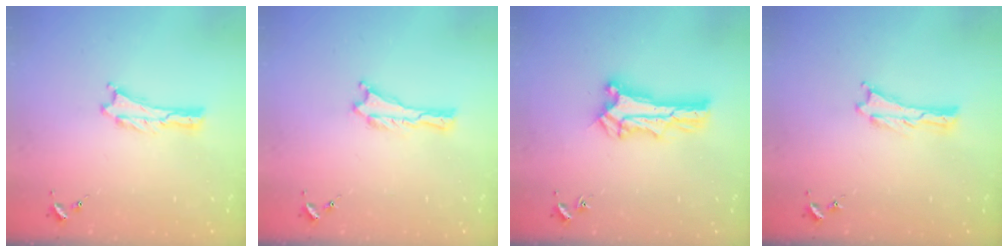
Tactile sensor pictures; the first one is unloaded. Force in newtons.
{"total": 0.0}
{"total": 2.7, "press": 2.7, "slide": 0.3}
{"total": 0.0}